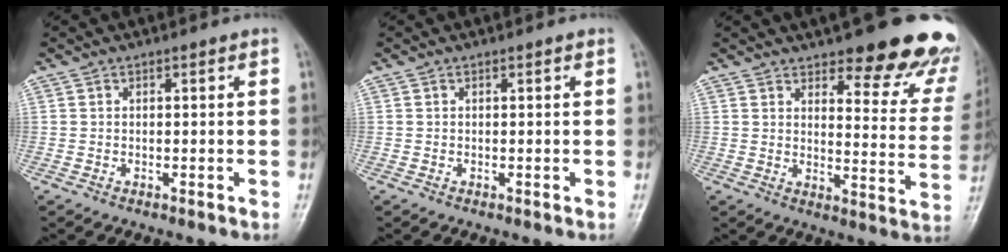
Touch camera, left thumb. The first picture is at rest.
{"total": 0.0}
{"total": 19.2, "force": [14.7, 6.1, 10.8], "torque": [-0.080, -0.090, 0.170]}